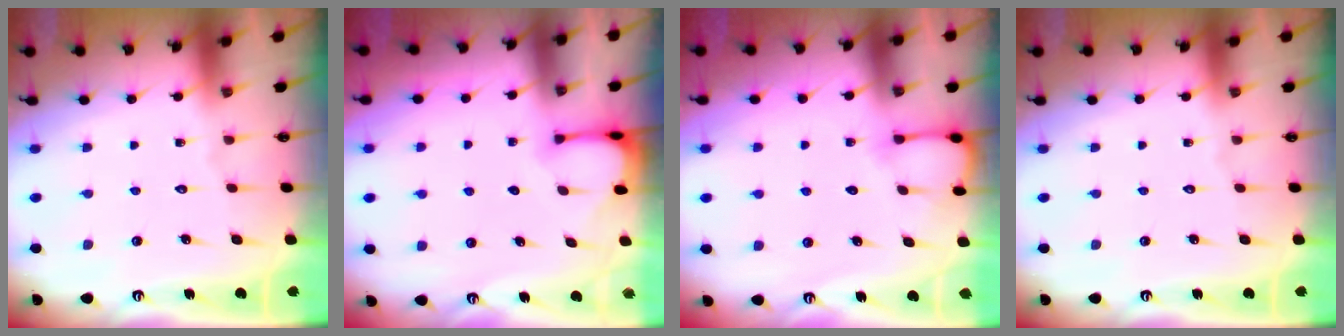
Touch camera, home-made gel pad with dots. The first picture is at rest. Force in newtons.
{"total": 2.6, "press": 2.6, "slide": 0.3}
{"total": 5.3, "press": 5.3, "slide": 0.5}
{"total": 0.0}